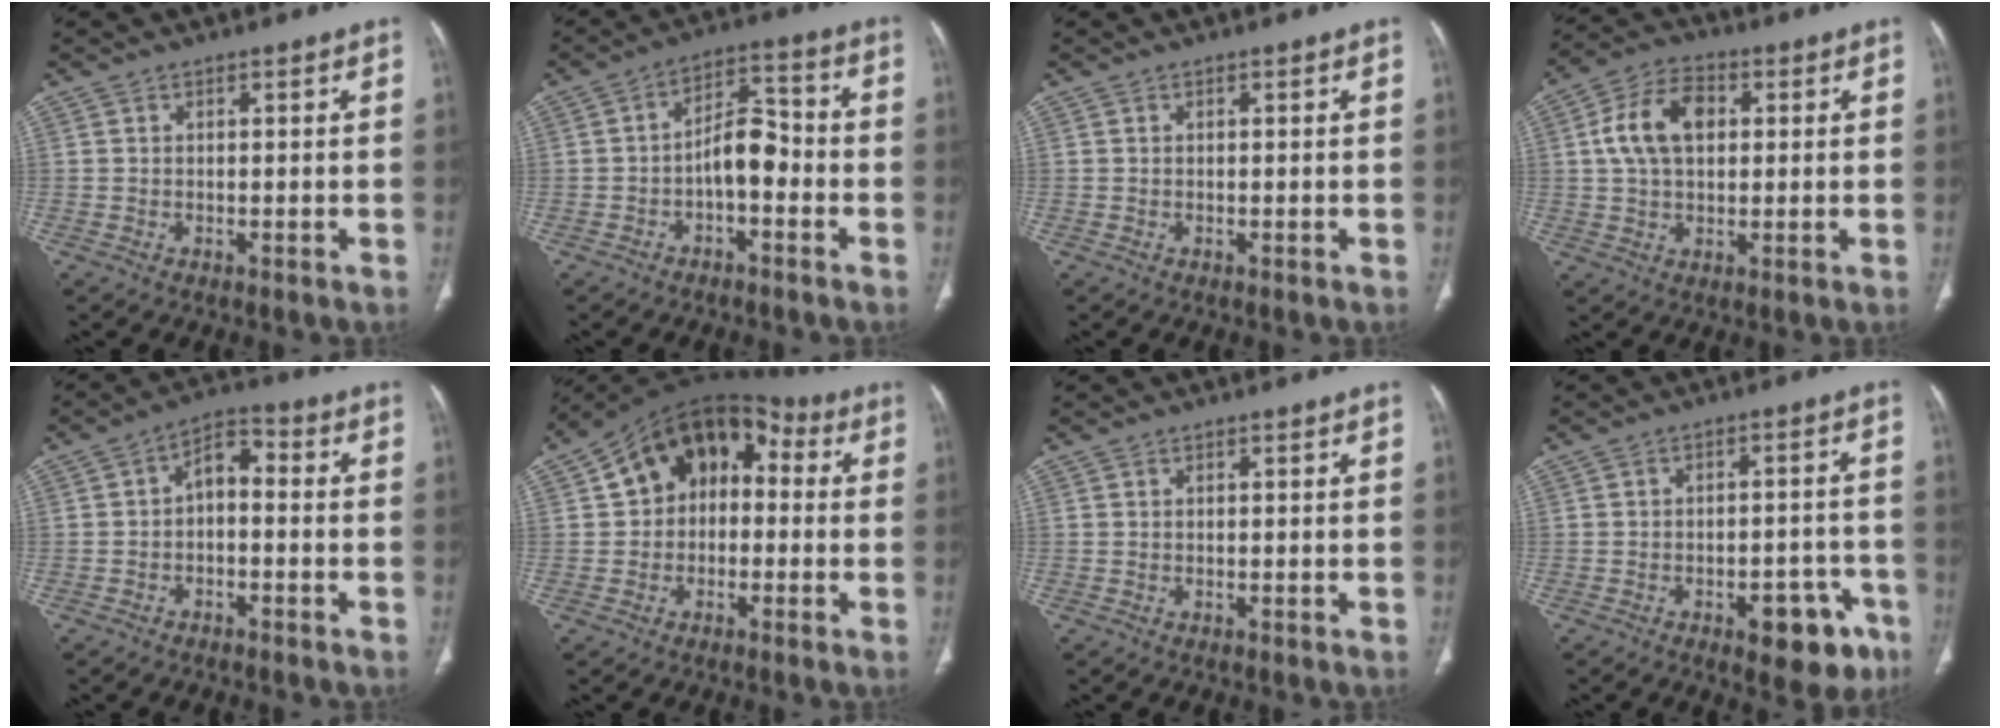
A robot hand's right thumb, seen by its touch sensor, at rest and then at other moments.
{"total": 7.8, "force": [-2.3, 4.0, 6.2], "torque": [-0.090, 0.042, -0.045]}
{"total": 0.0}
{"total": 10.8, "force": [2.0, 7.0, 8.0], "torque": [-0.142, 0.016, 0.033]}
{"total": 5.9, "force": [-1.0, 3.5, 4.6], "torque": [-0.064, 0.036, -0.028]}
{"total": 13.5, "force": [1.4, 10.0, 9.1], "torque": [-0.102, 0.047, 0.005]}
{"total": 0.0}
{"total": 10.4, "force": [-5.3, 5.1, 7.3], "torque": [-0.059, 0.036, -0.061]}